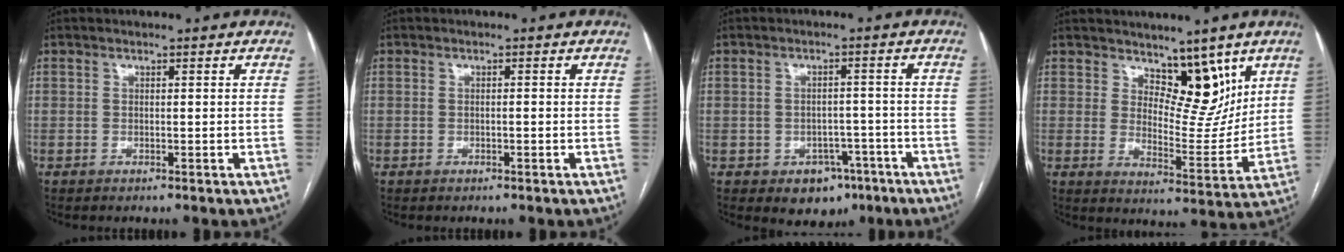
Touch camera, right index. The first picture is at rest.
{"total": 0.6, "force": [-0.2, 0.2, 0.5], "torque": [-0.014, 0.001, -0.001]}
{"total": 6.0, "force": [-3.1, 4.5, 2.4], "torque": [-0.021, 0.015, -0.033]}
{"total": 9.2, "force": [6.1, 4.5, 5.2], "torque": [-0.061, -0.011, 0.104]}